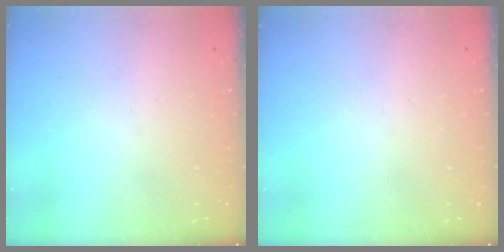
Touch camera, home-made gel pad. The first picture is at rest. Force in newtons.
{"total": 0.0}